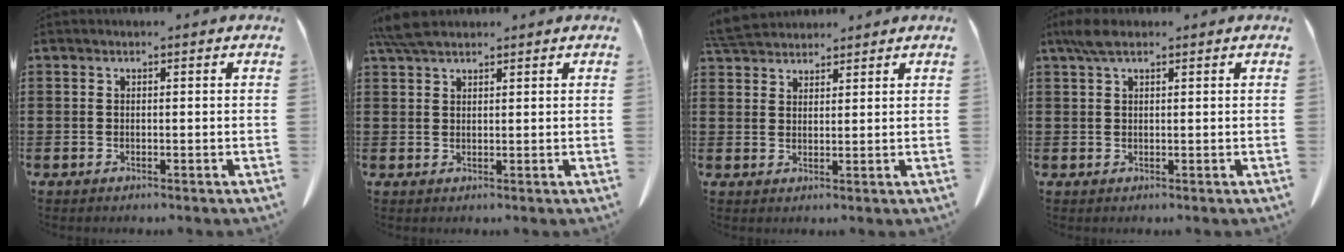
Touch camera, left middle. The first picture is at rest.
{"total": 4.3, "force": [3.4, 1.1, 2.4], "torque": [-0.064, -0.002, 0.064]}
{"total": 4.7, "force": [4.5, 1.0, 1.1], "torque": [-0.035, -0.007, 0.088]}
{"total": 3.1, "force": [1.8, 1.0, 2.3], "torque": [-0.050, 0.002, 0.033]}